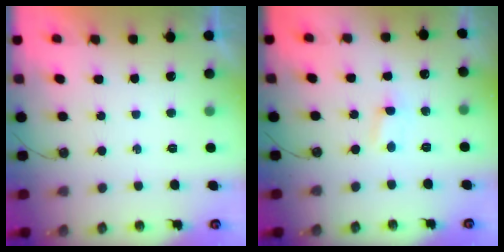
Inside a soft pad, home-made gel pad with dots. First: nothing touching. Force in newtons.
{"total": 0.6, "press": 0.6, "slide": 0.1}